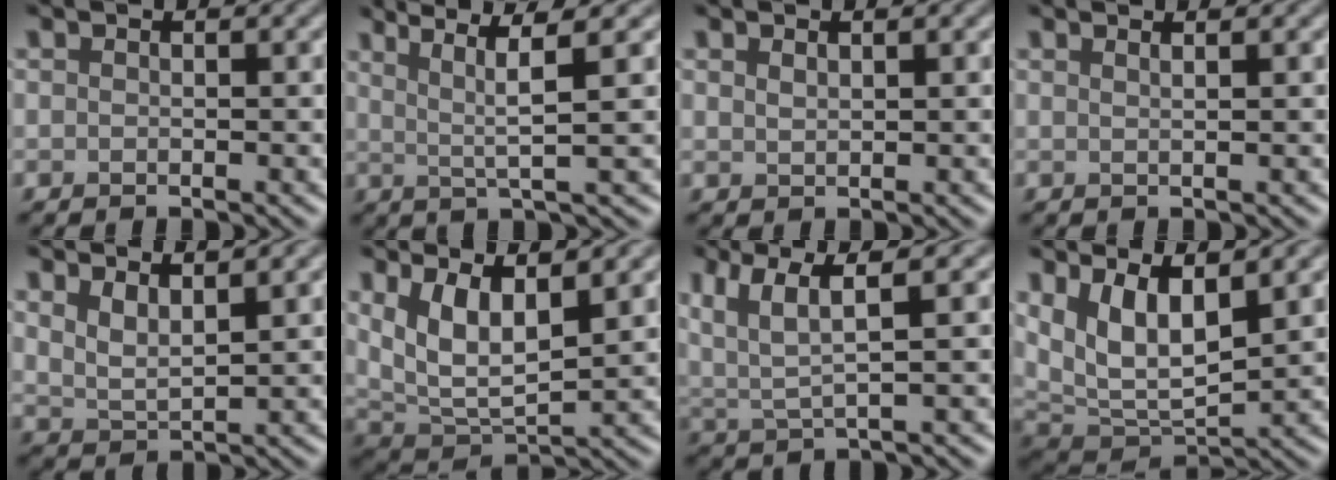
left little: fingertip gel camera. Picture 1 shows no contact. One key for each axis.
{"total": 4.3, "fx": 2.0, "fy": 0.3, "fz": 3.8, "tx": -0.075, "ty": 0.004, "tz": 0.040}
{"total": 0.9, "fx": 0.7, "fy": 0.4, "fz": 0.5, "tx": -0.014, "ty": 0.000, "tz": 0.015}
{"total": 2.0, "fx": 1.2, "fy": 0.9, "fz": 1.3, "tx": 0.002, "ty": 0.001, "tz": -0.009}
{"total": 2.9, "fx": 2.1, "fy": 0.9, "fz": 1.9, "tx": -0.041, "ty": -0.007, "tz": 0.042}
{"total": 6.3, "fx": 2.8, "fy": 2.5, "fz": 5.1, "tx": -0.108, "ty": -0.012, "tz": 0.058}
{"total": 4.9, "fx": 2.6, "fy": 1.2, "fz": 4.0, "tx": -0.093, "ty": 0.004, "tz": 0.055}
{"total": 7.5, "fx": 2.9, "fy": 3.2, "fz": 6.2, "tx": -0.125, "ty": -0.010, "tz": 0.058}